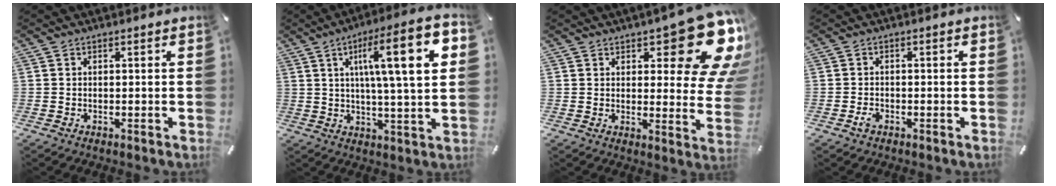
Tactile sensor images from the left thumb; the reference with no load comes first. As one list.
[{"total": 17.5, "force": [5.5, 3.0, 16.3], "torque": [-0.263, -0.010, 0.070]}, {"total": 17.9, "force": [10.4, 6.4, 13.1], "torque": [-0.149, -0.088, 0.170]}, {"total": 1.9, "force": [-1.1, 1.0, 1.1], "torque": [-0.029, 0.002, -0.023]}]